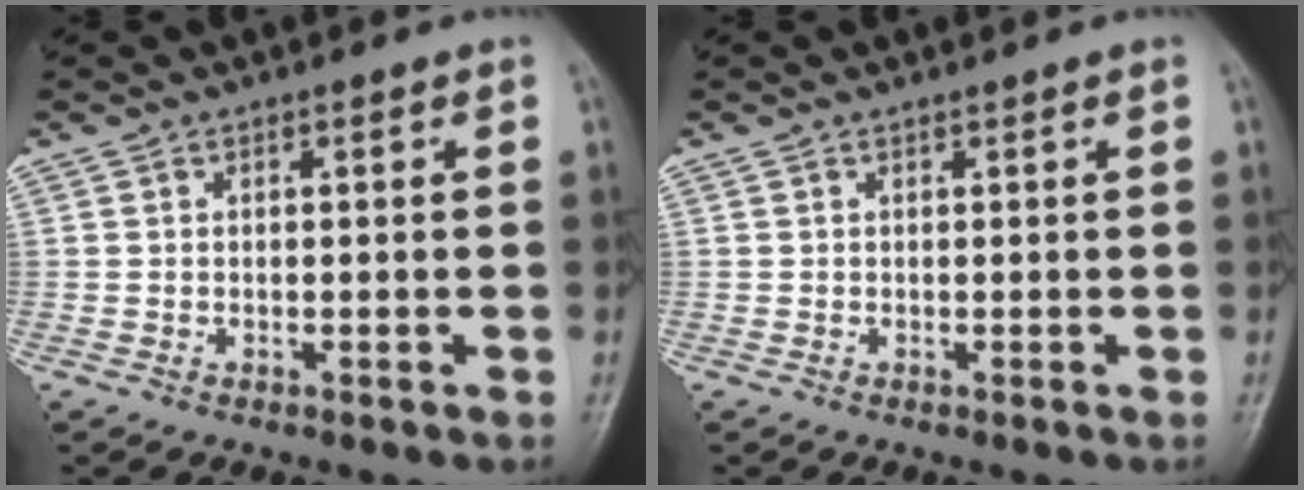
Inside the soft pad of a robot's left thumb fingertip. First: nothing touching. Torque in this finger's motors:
{"motor_torque": [0.00, 0.00, 0.00, 0.00, 0.00]}